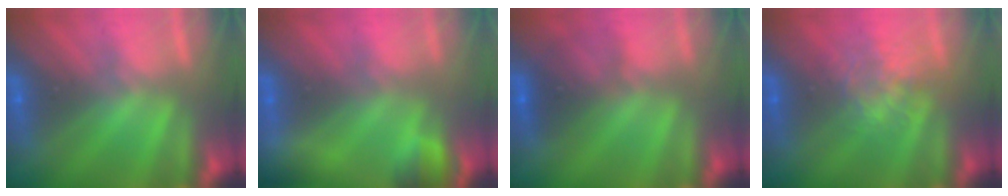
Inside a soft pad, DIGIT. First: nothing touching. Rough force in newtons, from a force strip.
{"total": 4.9}
{"total": 3.0}
{"total": 3.9}